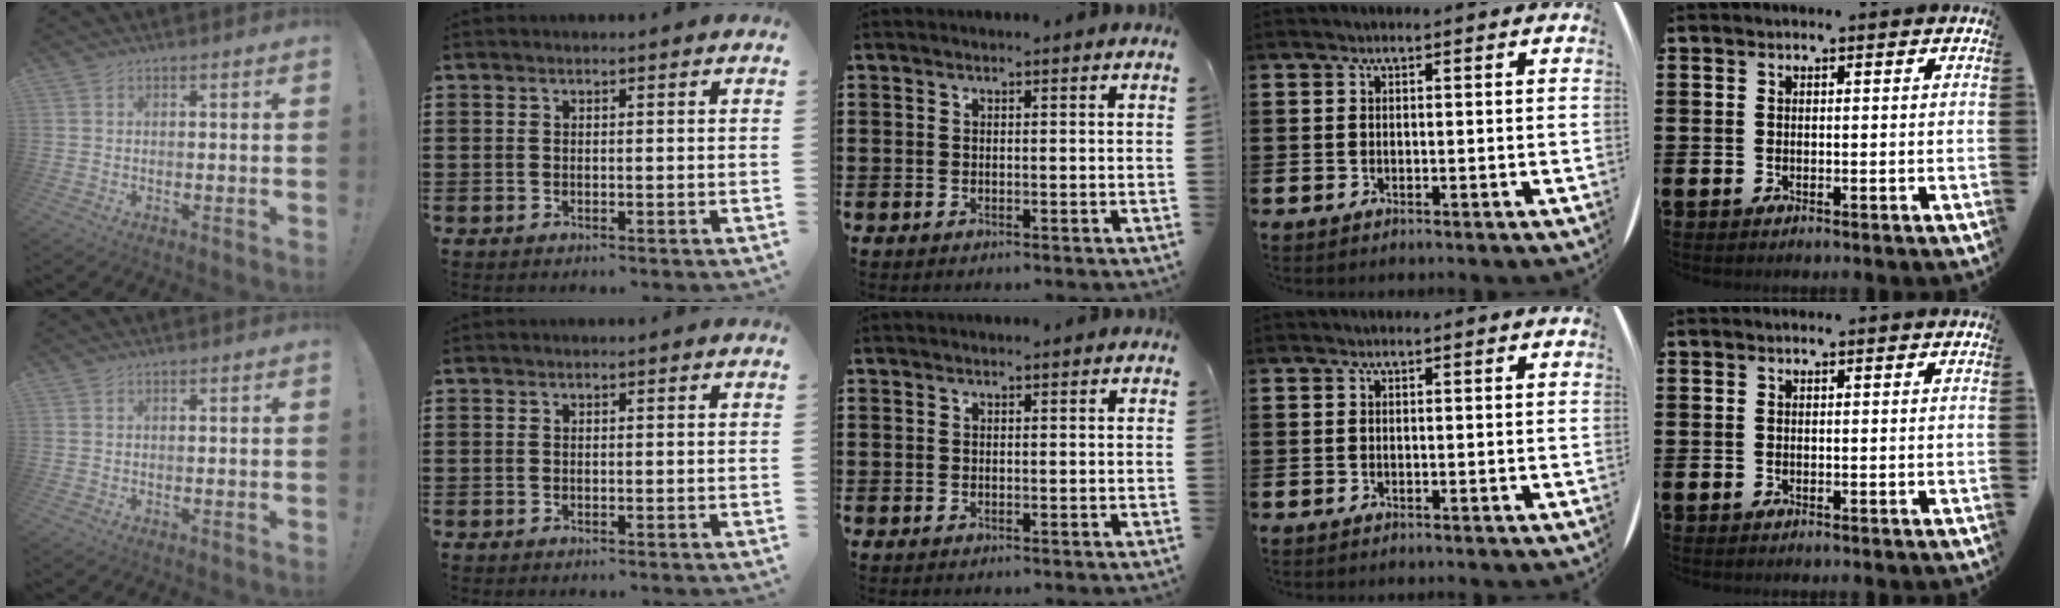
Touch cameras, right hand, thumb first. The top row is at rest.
{}